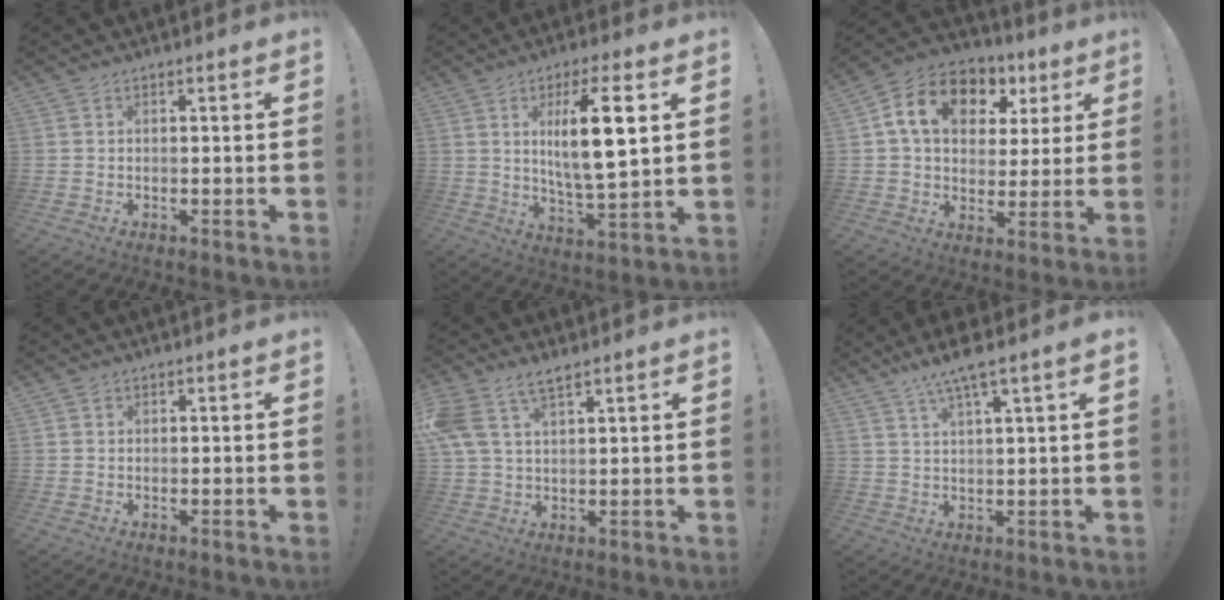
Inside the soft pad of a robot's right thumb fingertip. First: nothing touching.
{"total": 13.8, "force": [3.7, 2.9, 13.0], "torque": [-0.221, -0.016, 0.047]}
{"total": 15.6, "force": [6.0, 11.1, 9.2], "torque": [-0.144, -0.008, 0.111]}
{"total": 0.7, "force": [0.4, 0.6, 0.0], "torque": [0.009, -0.003, 0.007]}
{"total": 7.1, "force": [4.9, 3.1, 4.2], "torque": [-0.090, -0.015, 0.094]}
{"total": 7.1, "force": [4.8, 0.3, 5.2], "torque": [-0.096, -0.022, 0.079]}